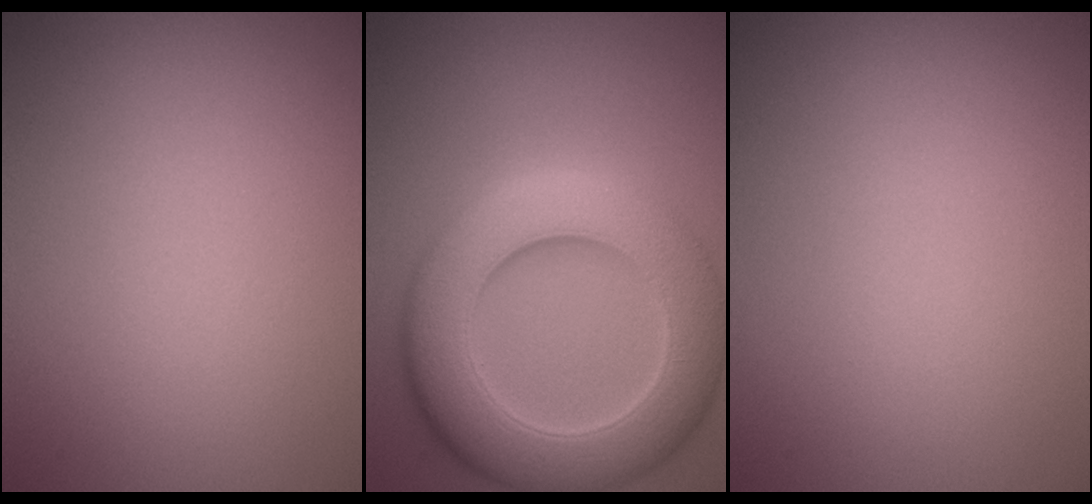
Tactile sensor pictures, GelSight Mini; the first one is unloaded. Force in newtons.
{"total": 9.8, "press": 9.8, "slide": 0.7}
{"total": 0.0}